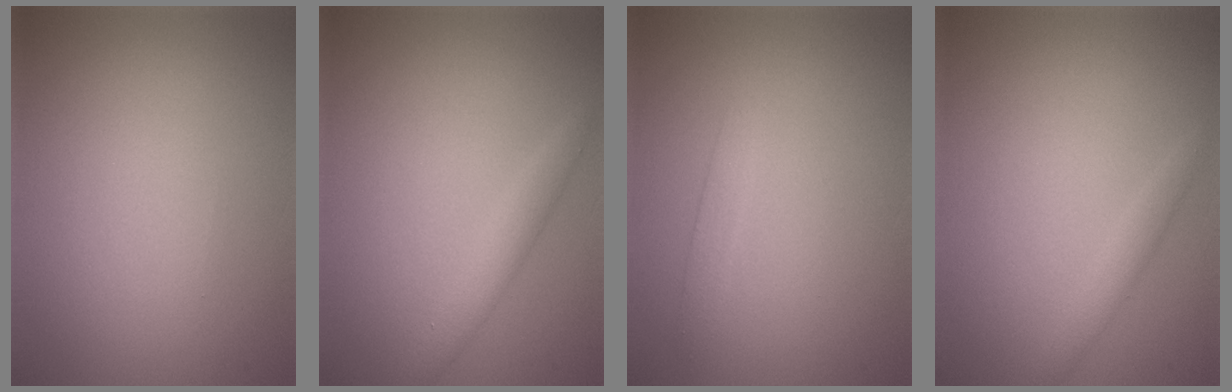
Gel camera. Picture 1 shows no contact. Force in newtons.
{"total": 2.0, "press": 2.0, "slide": 0.1}
{"total": 1.3, "press": 1.3, "slide": 0.1}
{"total": 1.4, "press": 1.4, "slide": 0.1}